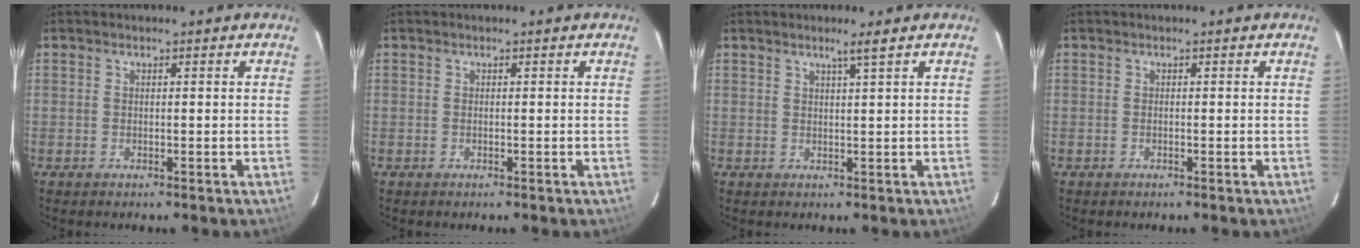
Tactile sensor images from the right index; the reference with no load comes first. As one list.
[{"total": 0.0}, {"total": 1.9, "force": [1.3, -0.6, 1.3], "torque": [-0.026, -0.003, 0.023]}, {"total": 0.0}]